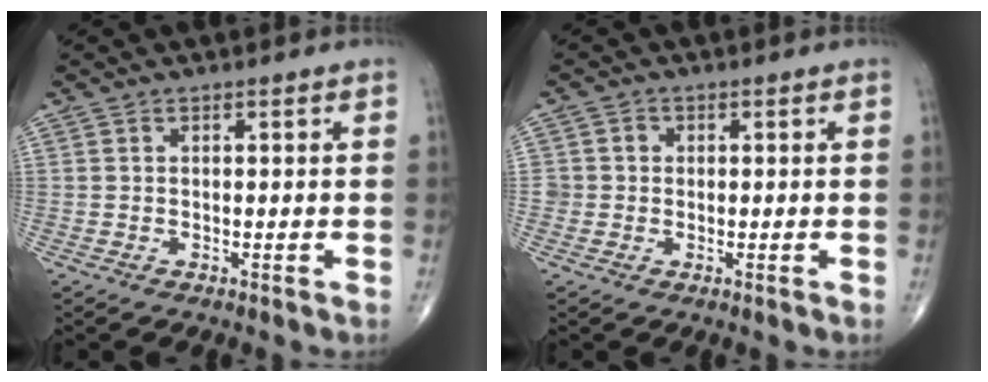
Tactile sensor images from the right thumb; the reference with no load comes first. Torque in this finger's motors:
{"motor_torque": [0.06, 0.02, 0.07, -0.02, 0.00]}